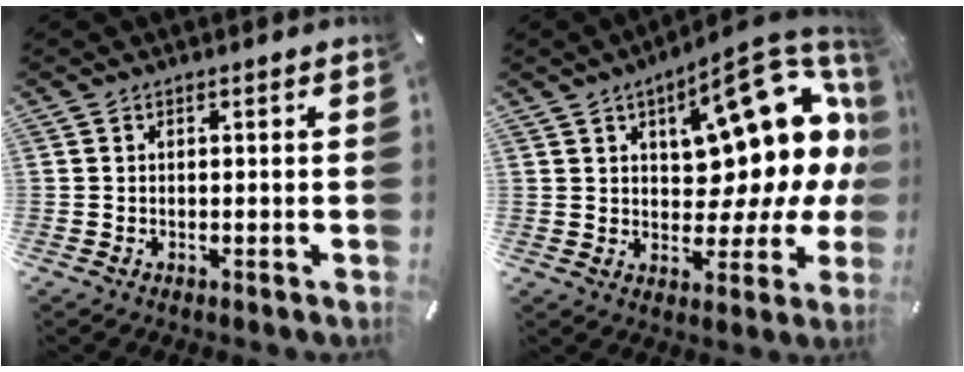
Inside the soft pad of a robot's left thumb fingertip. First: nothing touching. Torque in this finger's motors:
{"motor_torque": [2.48, 2.53, 1.58, -1.19, 0.12]}